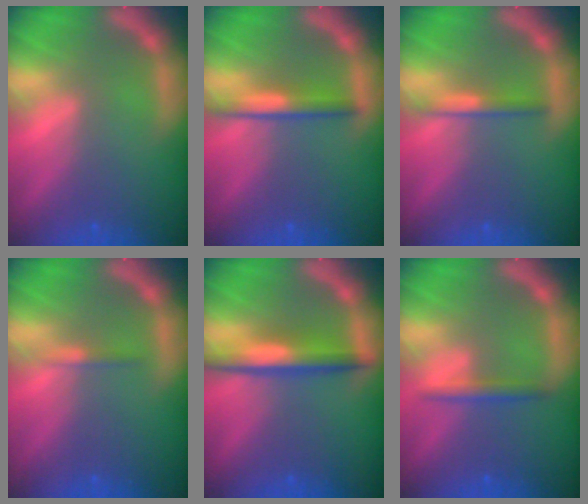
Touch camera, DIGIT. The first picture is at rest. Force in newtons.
{"total": 3.0}
{"total": 2.0}
{"total": 0.9}
{"total": 4.5}
{"total": 1.9}